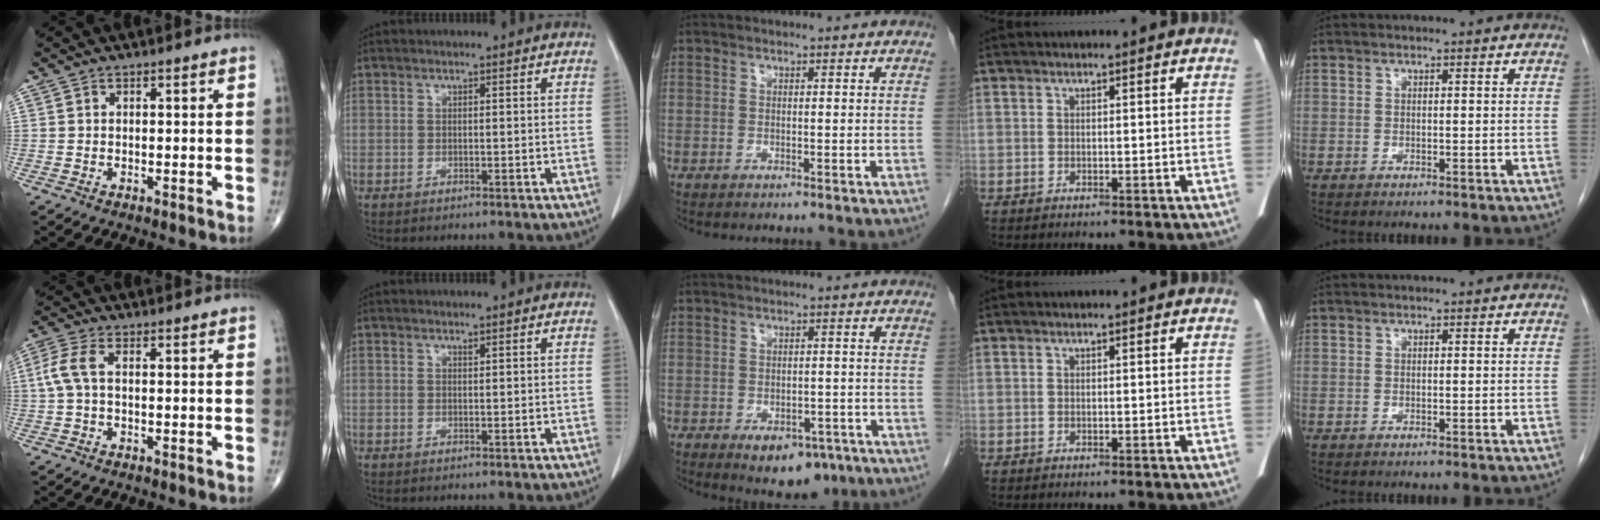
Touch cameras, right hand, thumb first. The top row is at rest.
{"thumb": {"total": 4.9, "force": [0.4, 2.4, 4.3], "torque": [-0.119, 0.012, 0.003]}, "middle": {"total": 7.7, "force": [-4.6, 4.3, 4.4], "torque": [-0.048, 0.003, -0.057]}}